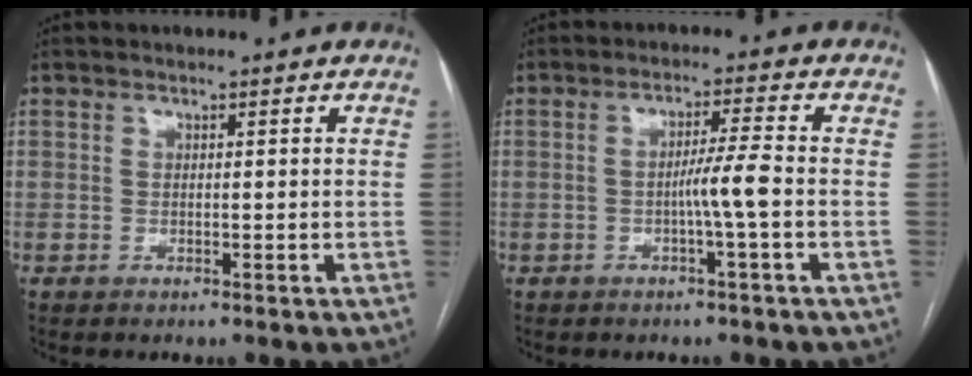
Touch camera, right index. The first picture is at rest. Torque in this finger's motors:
{"motor_torque": [0.99, -0.14, 0.38, 0.09]}